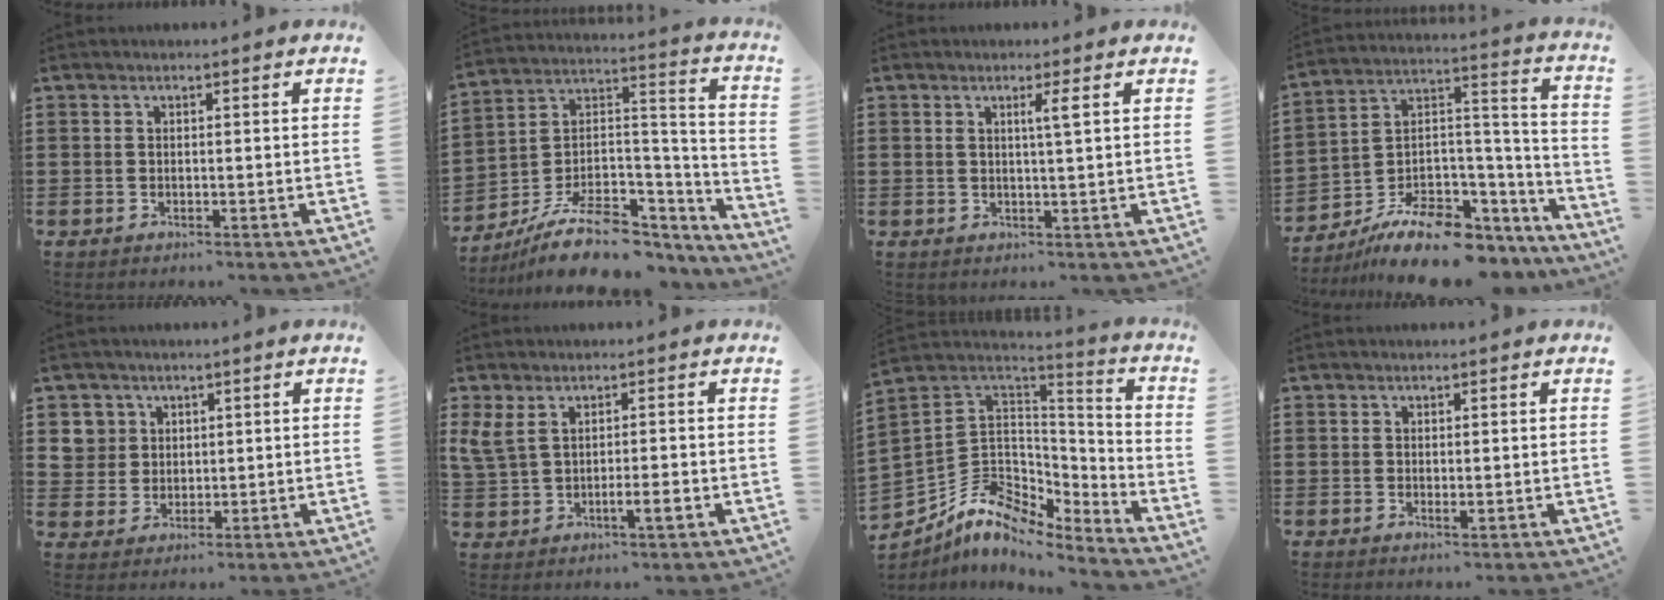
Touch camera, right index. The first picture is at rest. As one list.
[{"total": 11.8, "force": [-7.7, 5.7, 6.9], "torque": [-0.132, 0.023, -0.131]}, {"total": 2.2, "force": [0.8, -0.3, 2.0], "torque": [-0.039, -0.003, 0.009]}, {"total": 11.3, "force": [-8.3, 5.3, 5.5], "torque": [-0.102, 0.021, -0.145]}, {"total": 4.8, "force": [1.9, 4.4, 0.4], "torque": [-0.032, 0.016, 0.036]}, {"total": 4.0, "force": [-0.4, 1.3, 3.7], "torque": [-0.083, -0.004, -0.012]}, {"total": 8.4, "force": [-5.9, 5.3, 2.9], "torque": [-0.089, -0.004, -0.111]}, {"total": 0.8, "force": [0.2, 0.2, 0.8], "torque": [-0.015, 0.002, 0.003]}]